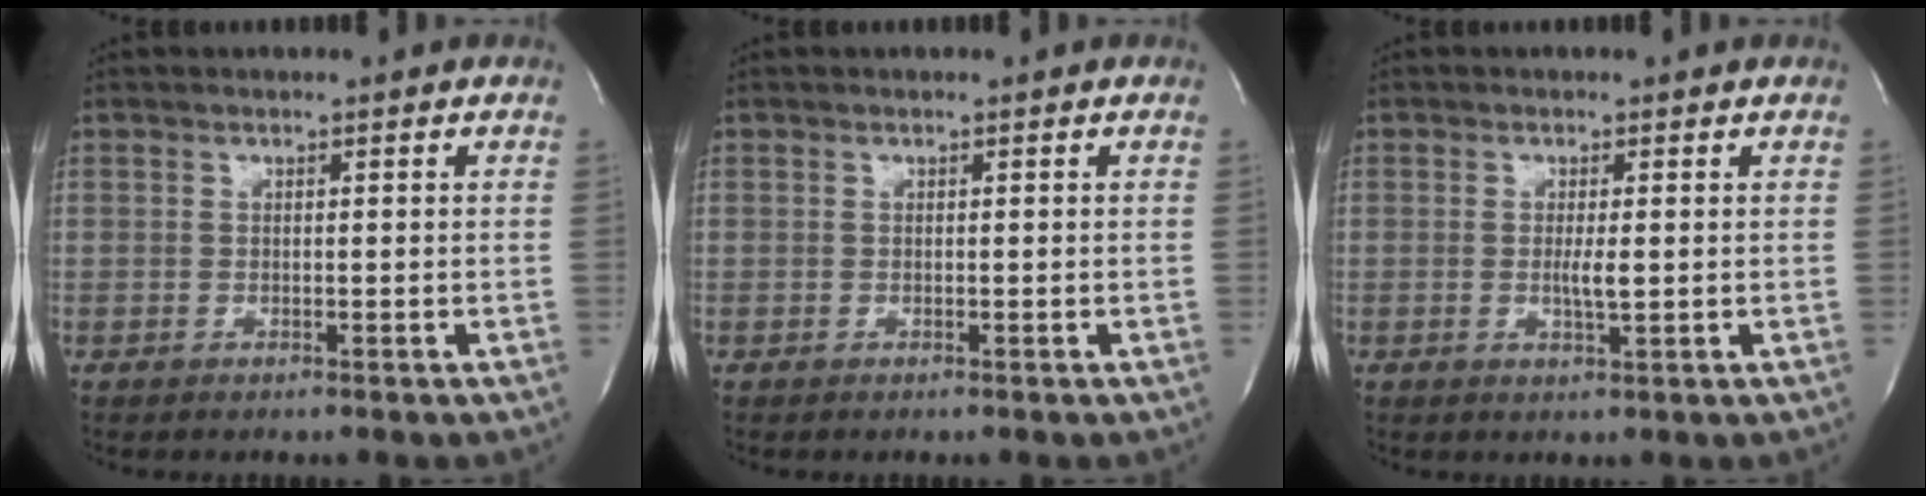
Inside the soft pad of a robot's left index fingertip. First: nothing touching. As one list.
[{"total": 0.0}, {"total": 2.2, "force": [-0.4, 0.2, 2.1], "torque": [-0.044, -0.007, -0.006]}]